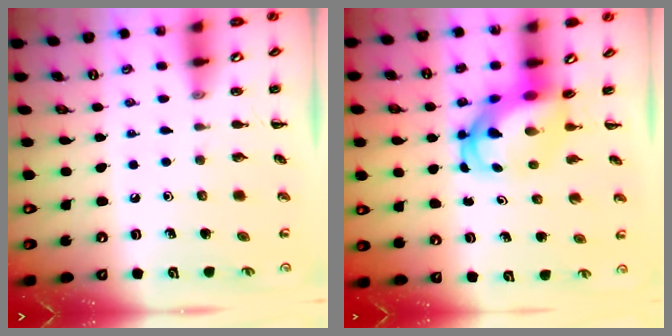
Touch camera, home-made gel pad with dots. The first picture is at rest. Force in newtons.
{"total": 5.1, "press": 5.0, "slide": 0.9}